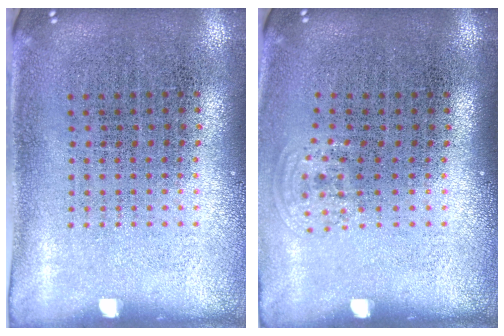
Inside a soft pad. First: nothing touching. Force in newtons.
{"total": 0.8, "press": 0.6, "slide": 0.4}